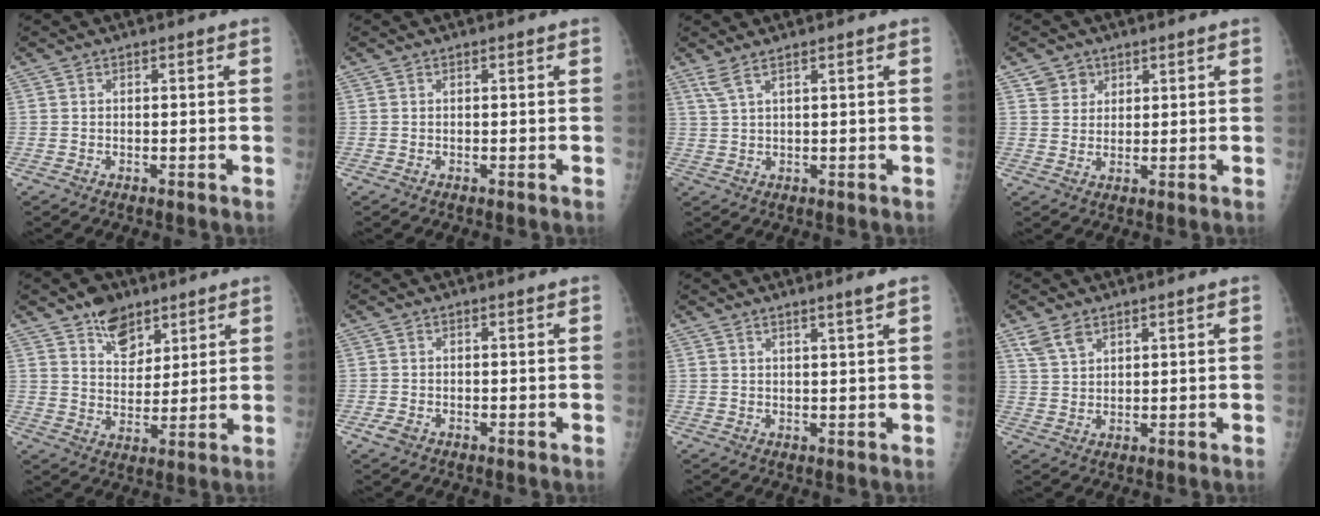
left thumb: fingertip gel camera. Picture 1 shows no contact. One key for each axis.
{"total": 0.0}
{"total": 2.7, "fx": 1.9, "fy": 0.5, "fz": 1.8, "tx": -0.046, "ty": 0.003, "tz": 0.048}
{"total": 3.7, "fx": 2.2, "fy": 3.0, "fz": 0.4, "tx": 0.016, "ty": -0.013, "tz": 0.038}
{"total": 8.8, "fx": 5.8, "fy": 5.5, "fz": 3.7, "tx": -0.026, "ty": -0.035, "tz": 0.099}
{"total": 1.5, "fx": -0.7, "fy": 1.1, "fz": 0.9, "tx": -0.018, "ty": -0.001, "tz": -0.013}
{"total": 2.3, "fx": 1.6, "fy": -0.4, "fz": 1.5, "tx": -0.024, "ty": -0.016, "tz": 0.030}
{"total": 4.4, "fx": 2.9, "fy": 2.4, "fz": 2.2, "tx": -0.034, "ty": -0.007, "tz": 0.065}